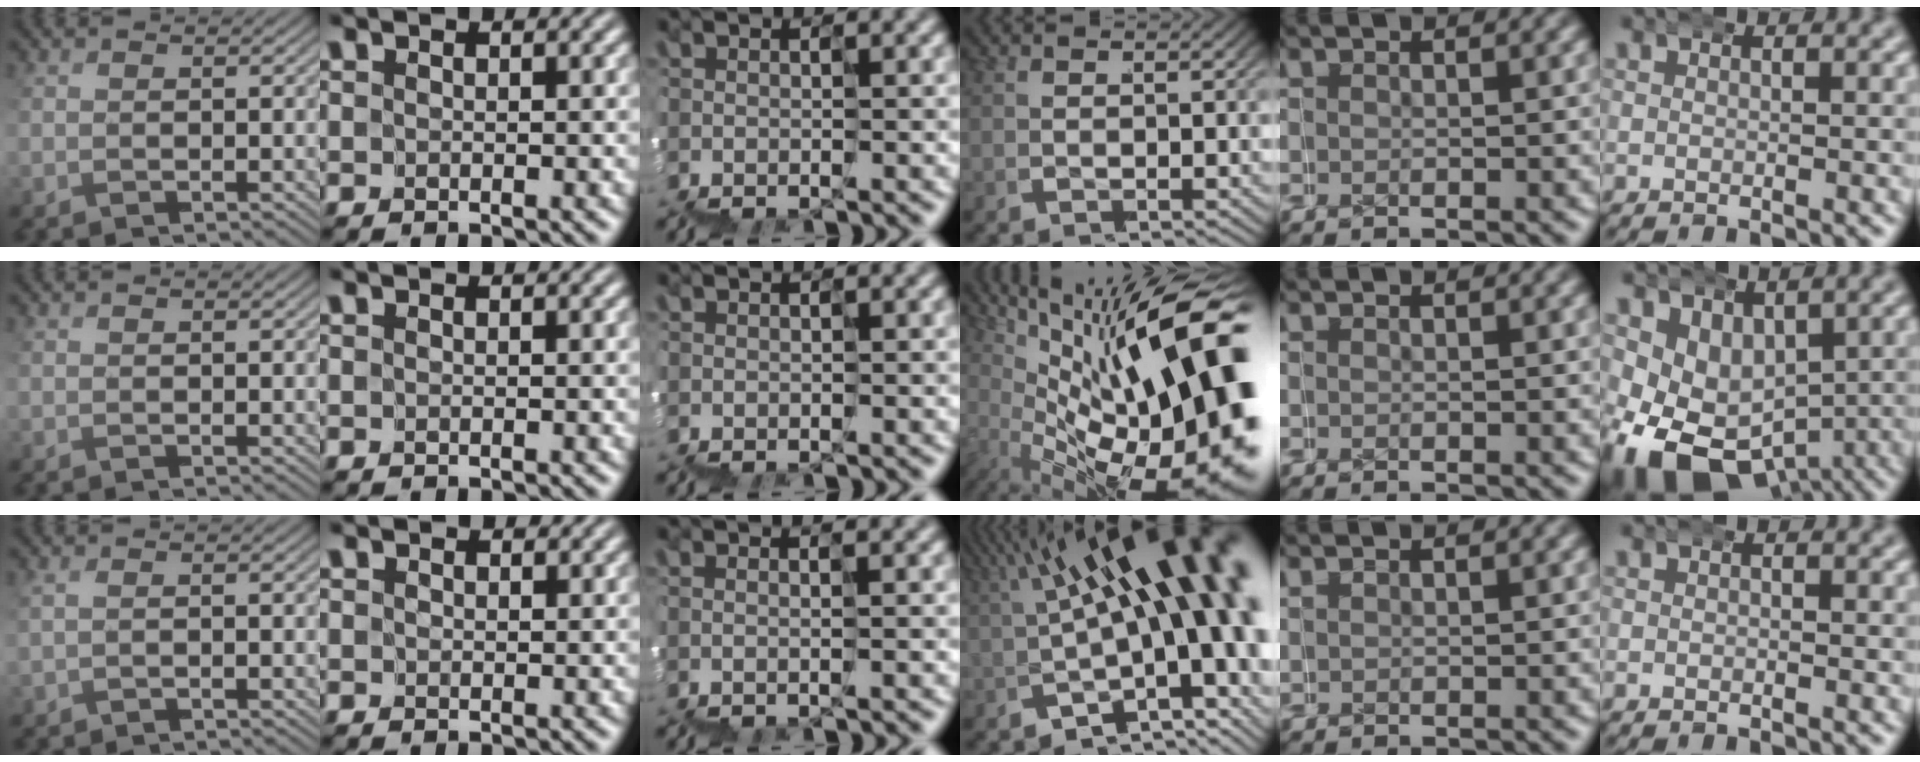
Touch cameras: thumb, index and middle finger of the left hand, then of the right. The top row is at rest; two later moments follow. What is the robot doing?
{"motion": "wrap", "object": "duck tape"}